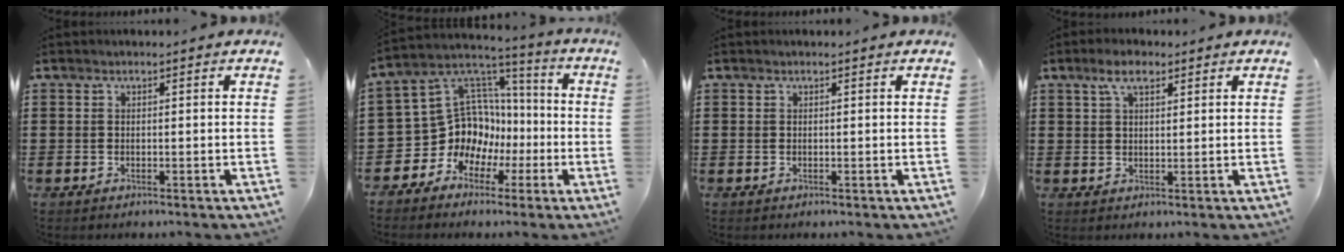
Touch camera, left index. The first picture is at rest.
{"total": 12.0, "force": [-2.7, 11.1, 3.6], "torque": [-0.113, -0.010, -0.042]}
{"total": 0.0}
{"total": 4.4, "force": [2.6, 1.6, 3.1], "torque": [-0.066, 0.008, 0.046]}